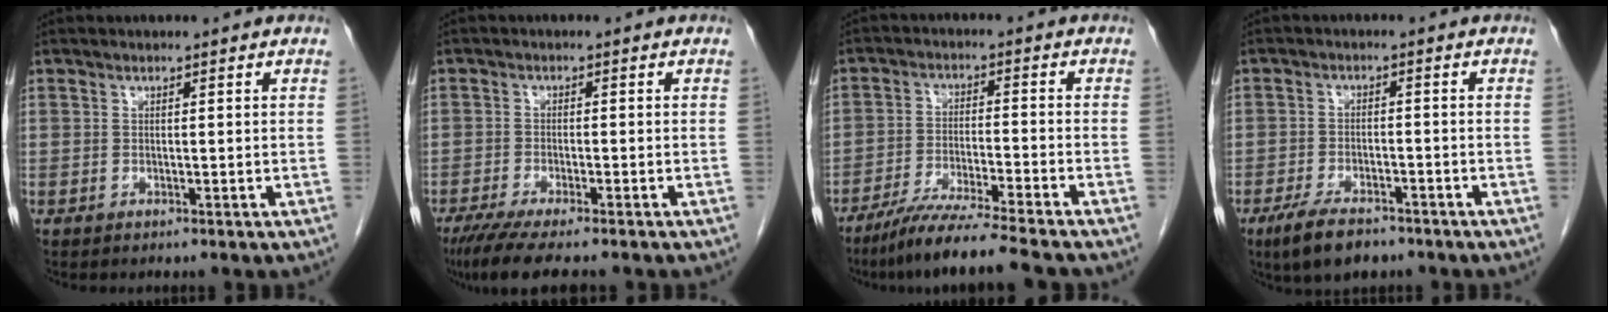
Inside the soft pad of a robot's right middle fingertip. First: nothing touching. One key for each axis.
{"total": 8.4, "fx": -6.7, "fy": 1.1, "fz": 4.9, "tx": -0.077, "ty": -0.018, "tz": -0.107}
{"total": 10.3, "fx": -8.7, "fy": -1.0, "fz": 5.4, "tx": -0.083, "ty": -0.030, "tz": -0.148}
{"total": 7.0, "fx": -5.1, "fy": 2.7, "fz": 4.0, "tx": -0.076, "ty": -0.007, "tz": -0.083}